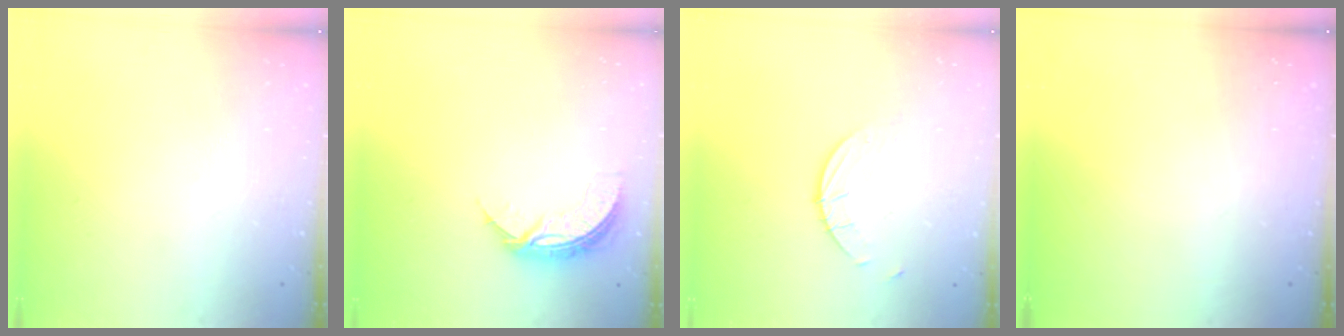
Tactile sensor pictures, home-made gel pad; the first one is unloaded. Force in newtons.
{"total": 6.7, "press": 6.7, "slide": 0.2}
{"total": 2.7, "press": 2.7, "slide": 0.3}
{"total": 0.0}